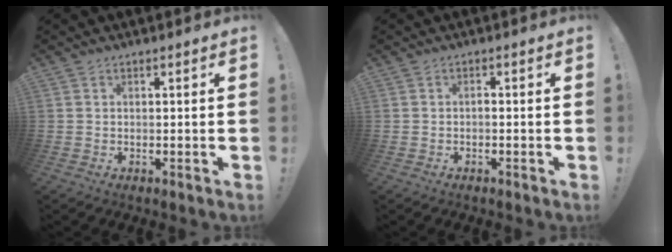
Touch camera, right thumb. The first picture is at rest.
{"total": 1.0, "force": [-0.8, 0.3, 0.6], "torque": [-0.010, 0.003, -0.015]}